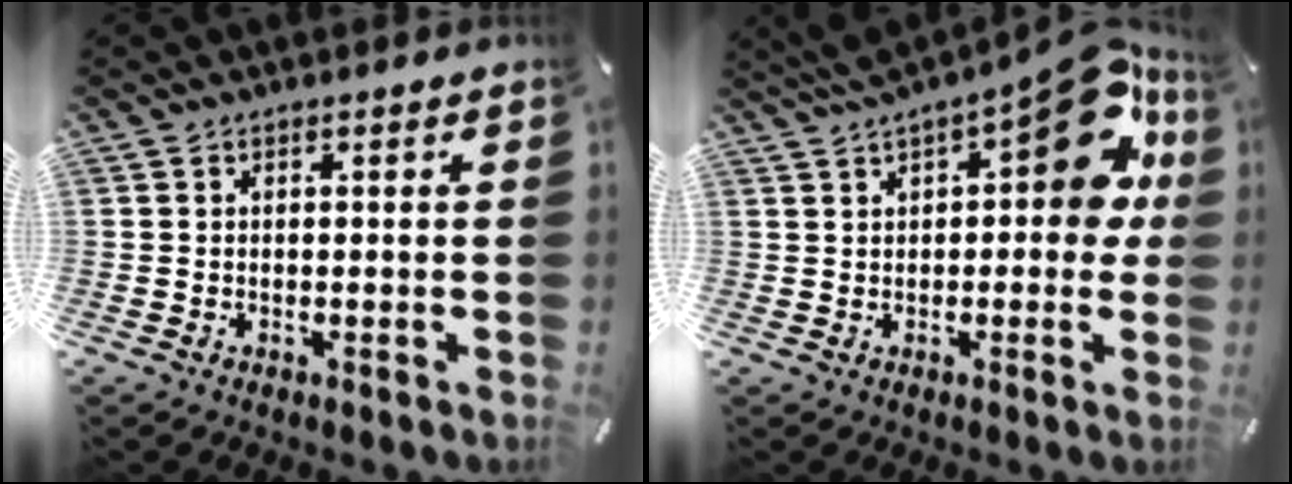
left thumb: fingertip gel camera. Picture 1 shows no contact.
{"total": 17.1, "force": [7.1, 7.5, 13.6], "torque": [-0.162, -0.041, 0.117]}